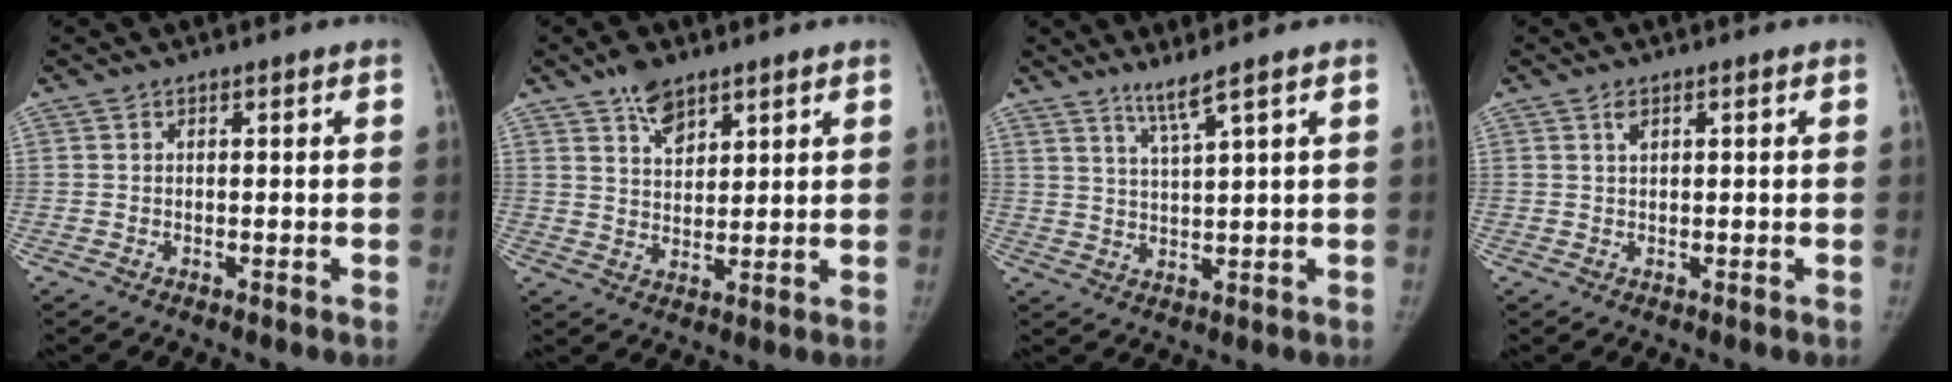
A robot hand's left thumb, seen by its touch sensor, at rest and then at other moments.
{"total": 6.0, "force": [4.2, 3.2, 2.7], "torque": [-0.025, -0.026, 0.078]}
{"total": 3.7, "force": [2.9, -0.9, 2.2], "torque": [-0.044, -0.030, 0.064]}
{"total": 1.3, "force": [0.7, 0.7, 0.8], "torque": [-0.010, 0.000, 0.011]}